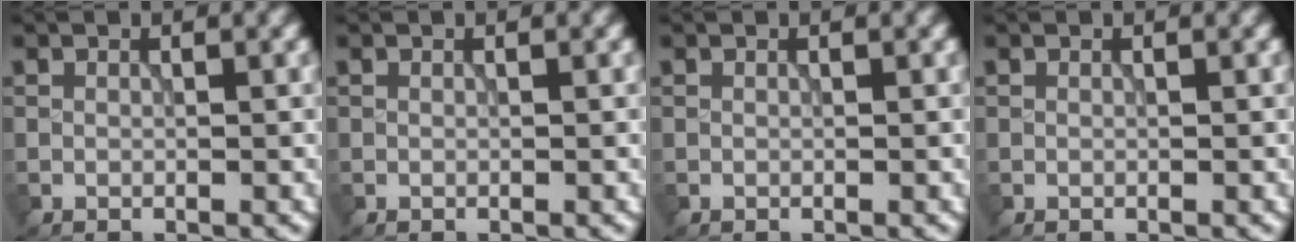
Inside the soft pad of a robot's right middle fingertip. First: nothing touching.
{"total": 0.0}
{"total": 0.0}
{"total": 0.0}